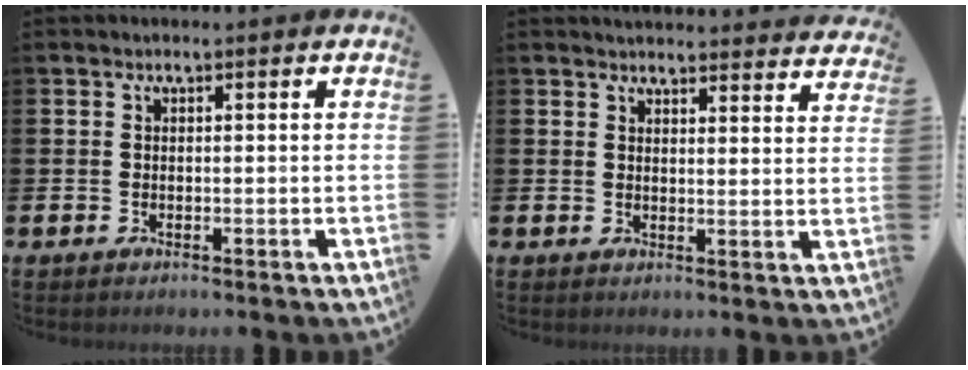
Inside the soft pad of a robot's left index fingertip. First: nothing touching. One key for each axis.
{"total": 3.9, "fx": 3.9, "fy": 0.3, "fz": 0.0, "tx": 0.007, "ty": -0.030, "tz": 0.068}